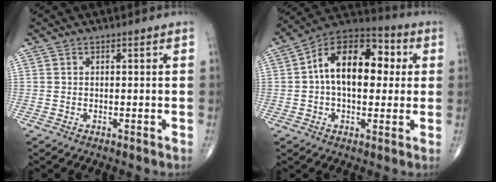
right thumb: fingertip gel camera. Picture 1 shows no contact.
{"total": 16.7, "force": [2.2, 10.0, 13.3], "torque": [-0.182, 0.030, 0.023]}